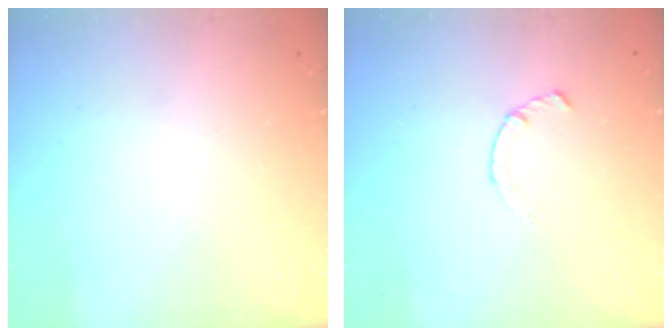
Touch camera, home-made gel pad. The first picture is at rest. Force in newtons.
{"total": 2.4, "press": 2.3, "slide": 0.4}